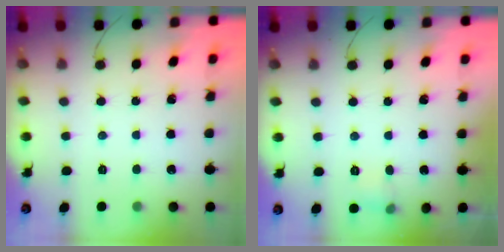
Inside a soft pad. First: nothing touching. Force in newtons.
{"total": 4.5, "press": 4.3, "slide": 1.4}